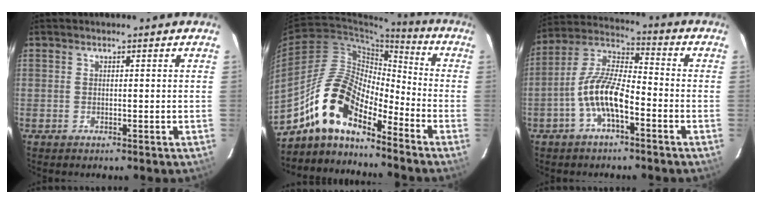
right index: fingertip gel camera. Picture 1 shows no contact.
{"total": 14.2, "force": [-10.8, 4.9, 7.7], "torque": [-0.137, 0.011, -0.218]}
{"total": 10.9, "force": [-4.5, 3.7, 9.2], "torque": [-0.196, 0.010, -0.091]}